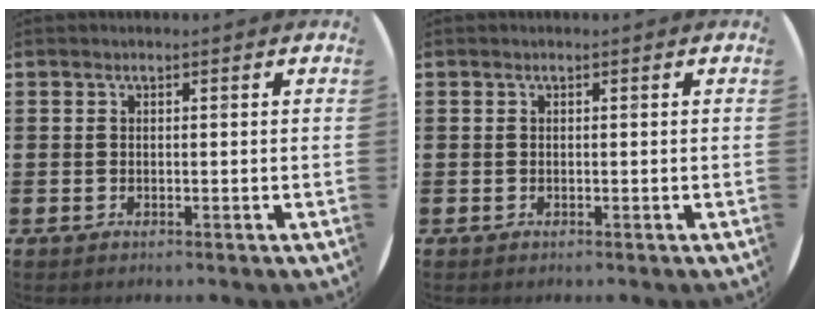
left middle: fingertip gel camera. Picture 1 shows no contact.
{"total": 0.0}